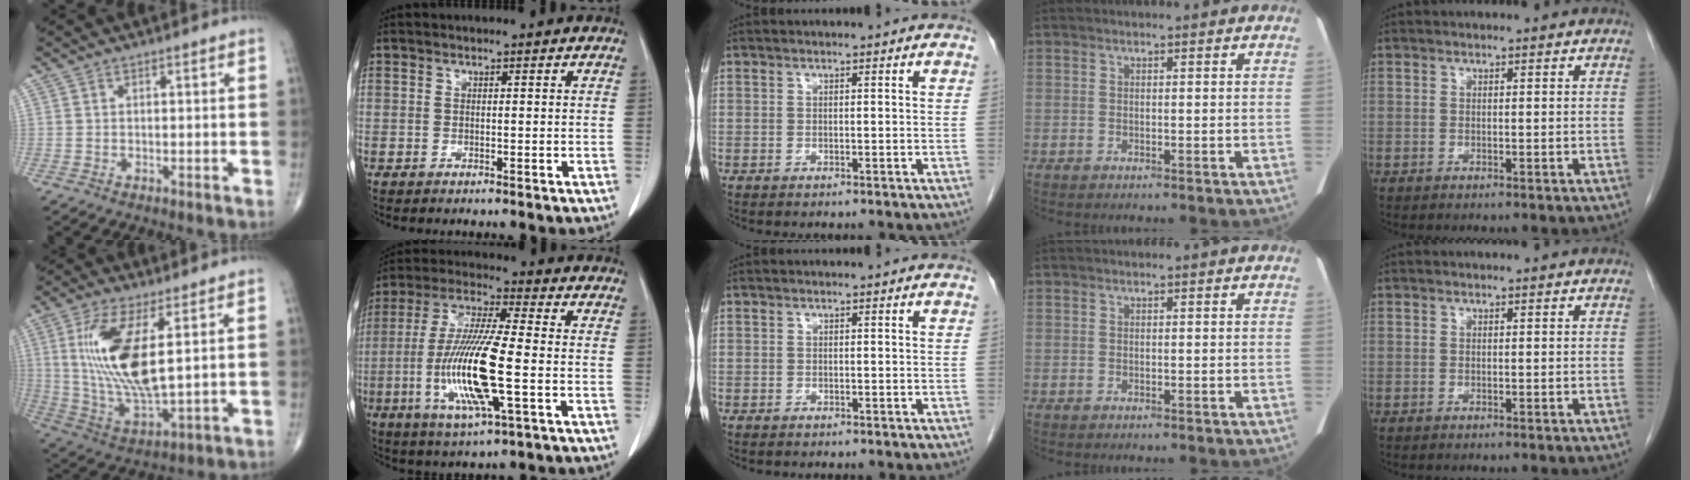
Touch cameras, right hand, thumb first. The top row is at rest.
{"thumb": {"total": 15.9, "force": [3.6, 5.4, 14.6], "torque": [-0.307, -0.027, 0.079]}, "index": {"total": 15.2, "force": [-3.2, 1.5, 14.8], "torque": [-0.304, -0.015, -0.061]}, "middle": {"total": 0.7, "force": [-0.5, 0.3, 0.2], "torque": [-0.005, 0.000, -0.009]}}